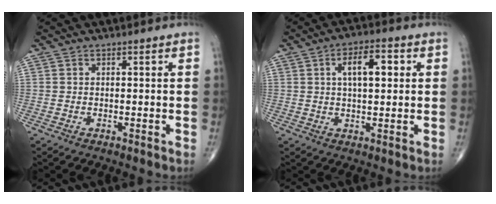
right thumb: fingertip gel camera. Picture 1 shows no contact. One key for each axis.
{"total": 7.8, "fx": 2.0, "fy": 3.4, "fz": 6.7, "tx": -0.095, "ty": 0.006, "tz": 0.029}